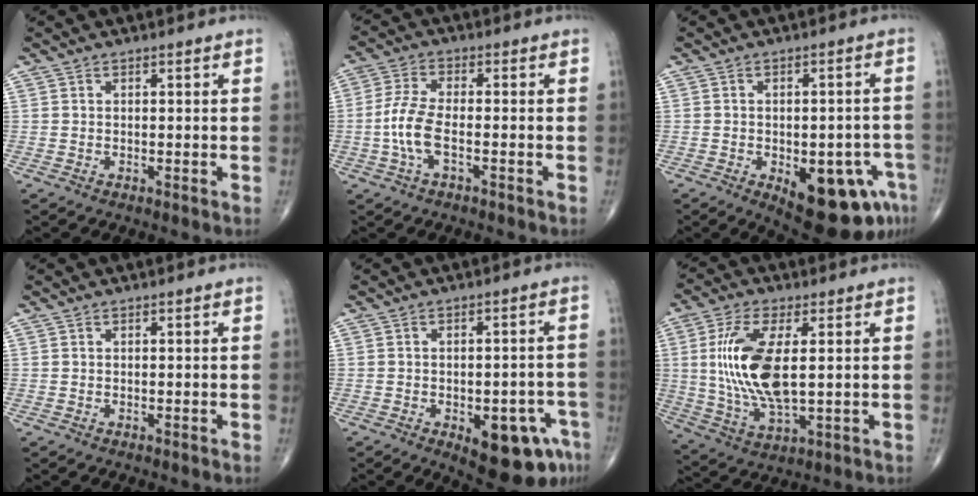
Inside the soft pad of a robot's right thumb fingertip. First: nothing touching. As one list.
[{"total": 6.7, "force": [-1.9, 2.5, 6.0], "torque": [-0.142, 0.017, -0.038]}, {"total": 15.2, "force": [-6.6, 6.7, 12.0], "torque": [-0.110, 0.021, -0.068]}, {"total": 0.0}, {"total": 12.3, "force": [-5.7, 5.2, 9.5], "torque": [-0.094, 0.025, -0.063]}, {"total": 14.8, "force": [1.7, 5.9, 13.5], "torque": [-0.283, -0.014, 0.039]}]